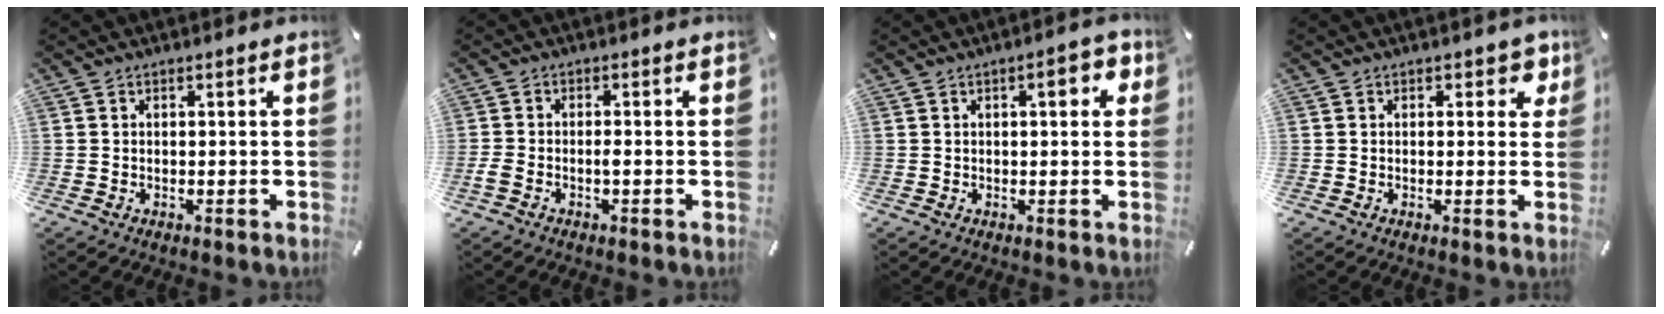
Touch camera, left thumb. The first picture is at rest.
{"total": 2.0, "force": [-0.9, 0.6, 1.7], "torque": [-0.039, 0.000, -0.020]}
{"total": 5.2, "force": [1.8, 2.0, 4.5], "torque": [-0.051, -0.006, 0.019]}
{"total": 3.7, "force": [1.7, 2.3, 2.3], "torque": [-0.010, -0.004, 0.021]}